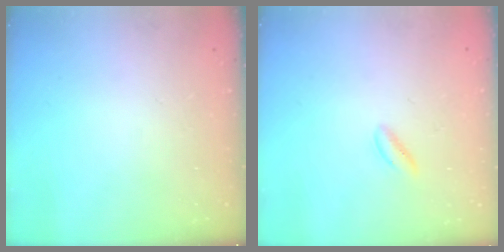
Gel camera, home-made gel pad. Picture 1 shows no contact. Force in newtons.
{"total": 2.1, "press": 1.9, "slide": 0.9}